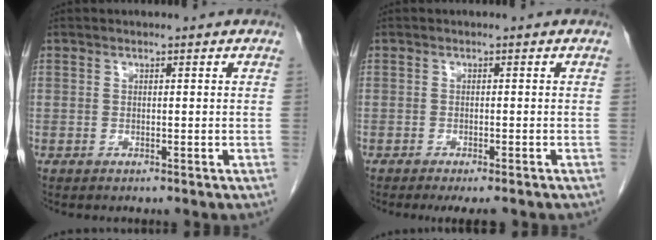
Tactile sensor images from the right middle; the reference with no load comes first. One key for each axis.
{"total": 4.5, "fx": -3.6, "fy": 0.8, "fz": 2.5, "tx": -0.025, "ty": -0.008, "tz": -0.051}